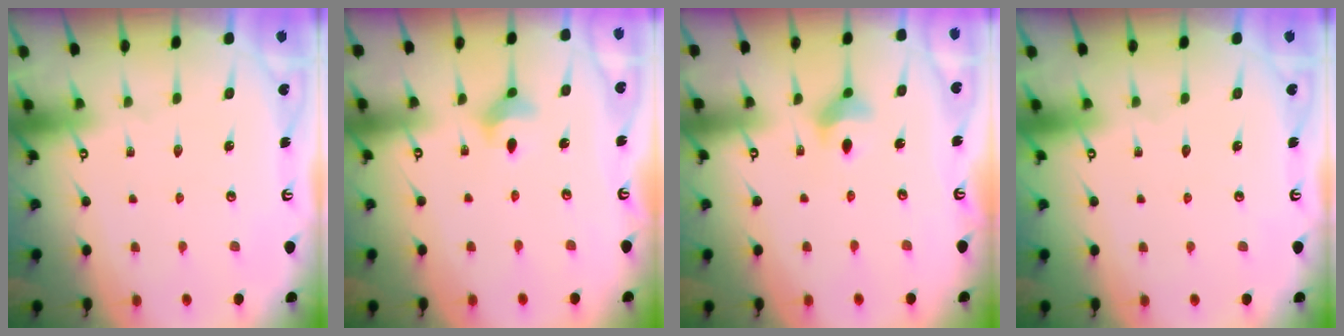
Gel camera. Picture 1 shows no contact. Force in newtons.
{"total": 4.6, "press": 4.6, "slide": 0.7}
{"total": 6.6, "press": 6.5, "slide": 1.2}
{"total": 0.0}